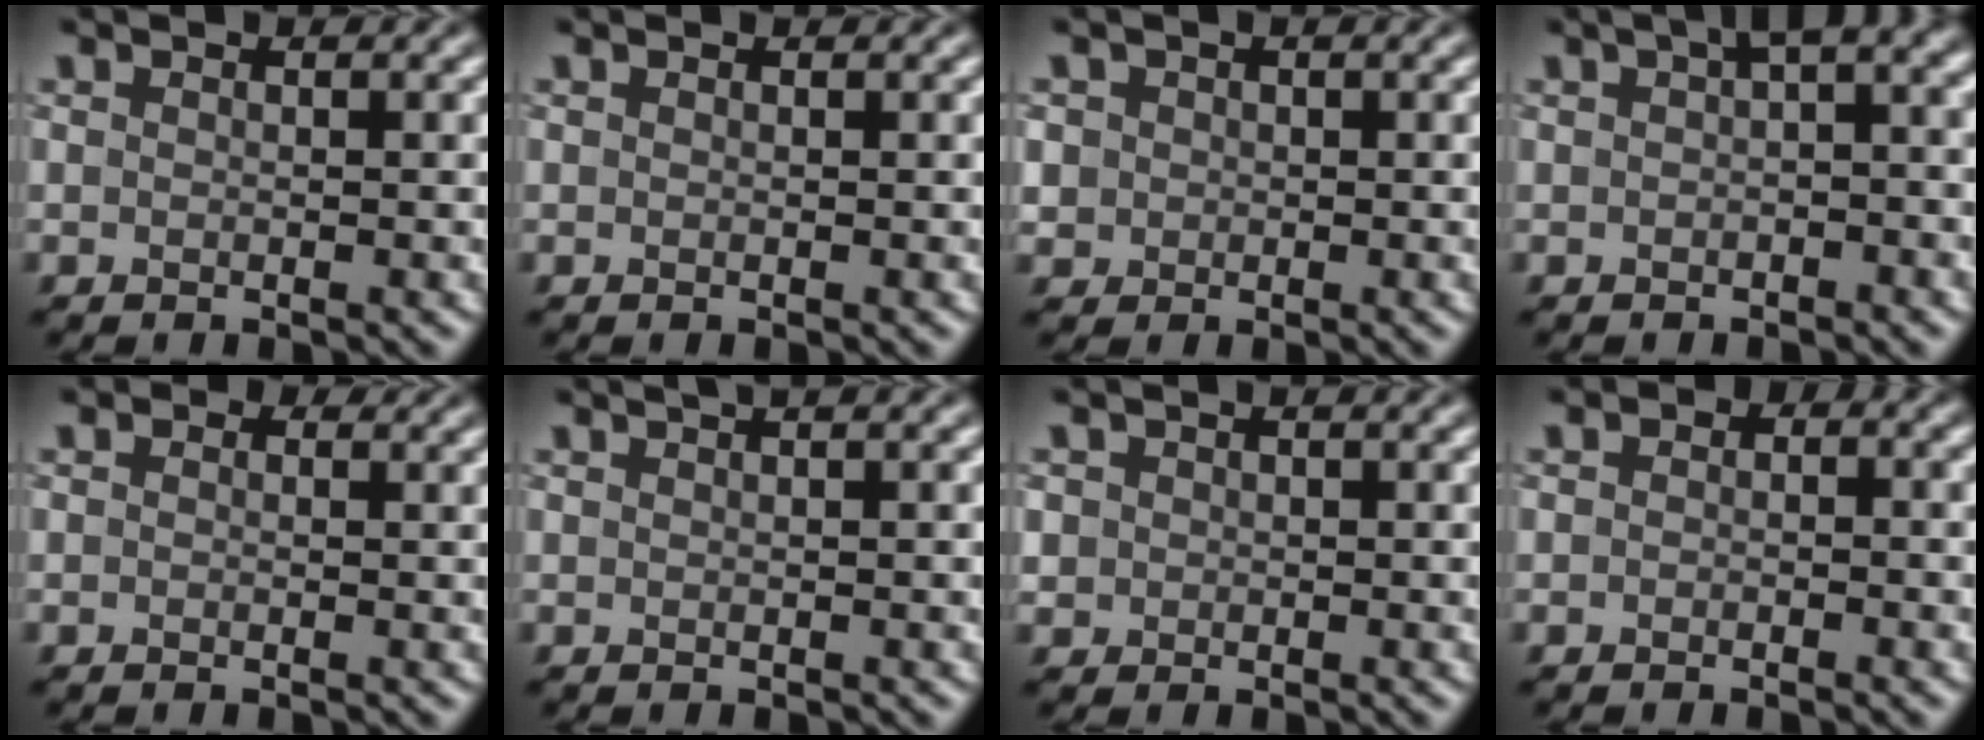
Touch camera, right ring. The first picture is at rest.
{"total": 0.0}
{"total": 1.5, "force": [0.2, 1.5, 0.2], "torque": [0.002, 0.001, 0.008]}
{"total": 3.1, "force": [0.6, 1.0, 2.8], "torque": [-0.029, 0.015, 0.003]}
{"total": 0.7, "force": [0.2, 0.6, 0.3], "torque": [-0.005, -0.005, -0.004]}
{"total": 1.3, "force": [0.8, 0.4, 0.9], "torque": [-0.009, 0.001, 0.007]}
{"total": 1.2, "force": [0.1, 1.1, 0.1], "torque": [0.008, -0.003, 0.004]}
{"total": 1.0, "force": [-0.3, 0.8, 0.5], "torque": [-0.010, -0.004, -0.008]}